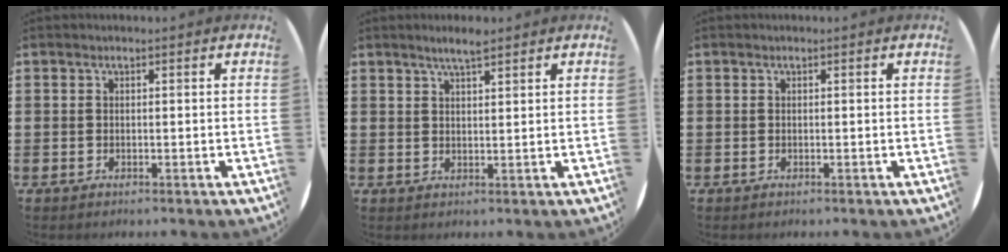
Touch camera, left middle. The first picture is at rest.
{"total": 3.1, "force": [2.6, 0.3, 1.6], "torque": [-0.034, 0.002, 0.045]}
{"total": 0.0}